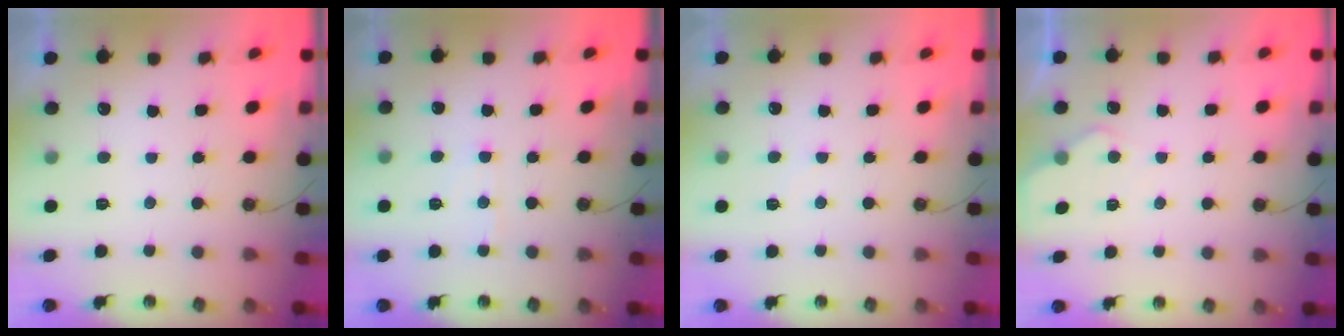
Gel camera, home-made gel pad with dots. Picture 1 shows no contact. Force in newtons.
{"total": 5.0, "press": 5.0, "slide": 0.6}
{"total": 2.3, "press": 2.2, "slide": 0.4}
{"total": 3.8, "press": 3.8, "slide": 0.4}